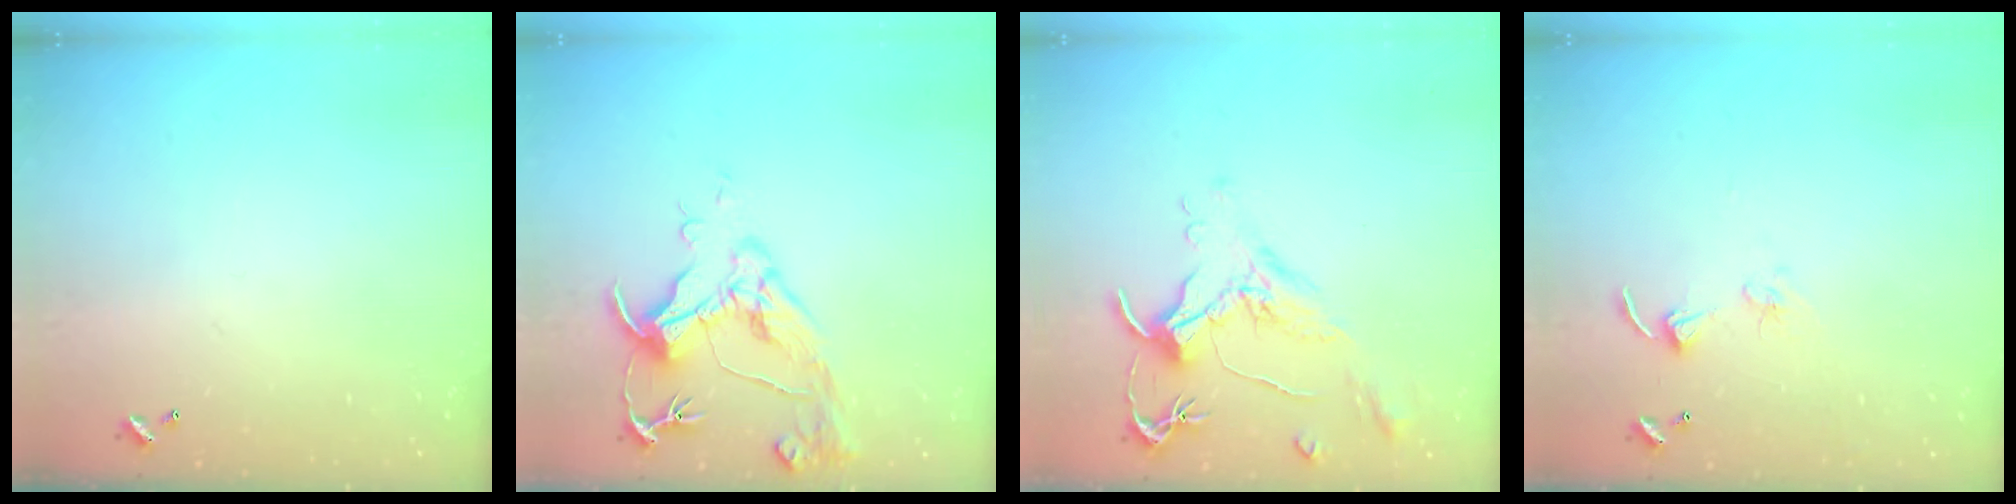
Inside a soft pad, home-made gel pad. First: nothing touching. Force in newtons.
{"total": 9.6, "press": 9.5, "slide": 1.5}
{"total": 1.6, "press": 1.5, "slide": 0.7}
{"total": 2.7, "press": 2.7, "slide": 0.2}